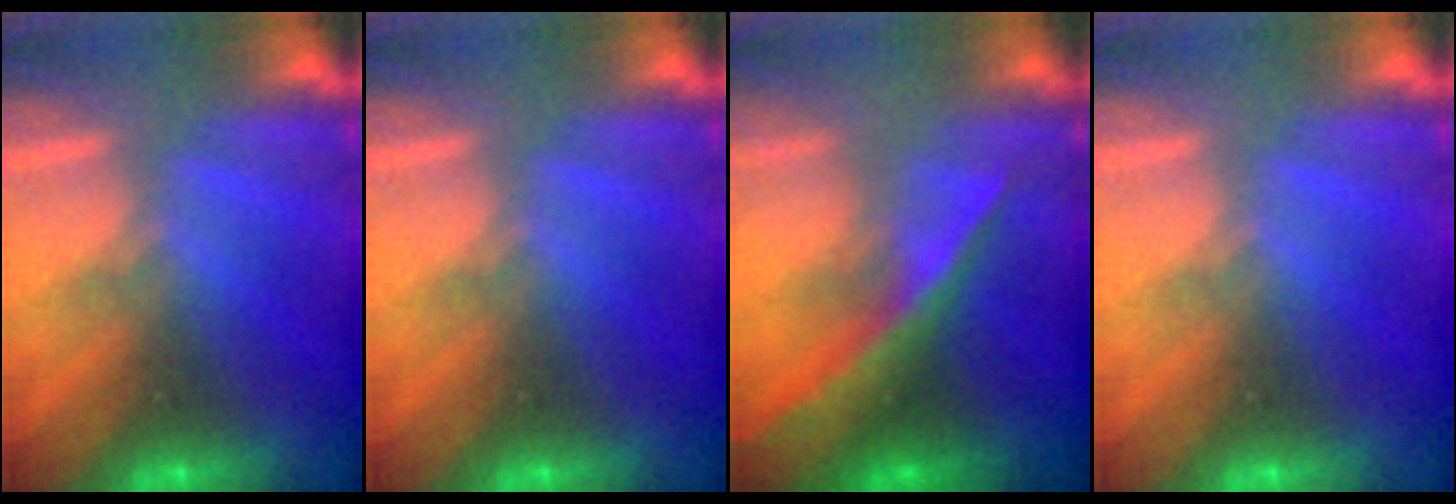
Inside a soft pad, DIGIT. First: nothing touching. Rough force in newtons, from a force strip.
{"total": 0.0}
{"total": 6.5}
{"total": 0.0}